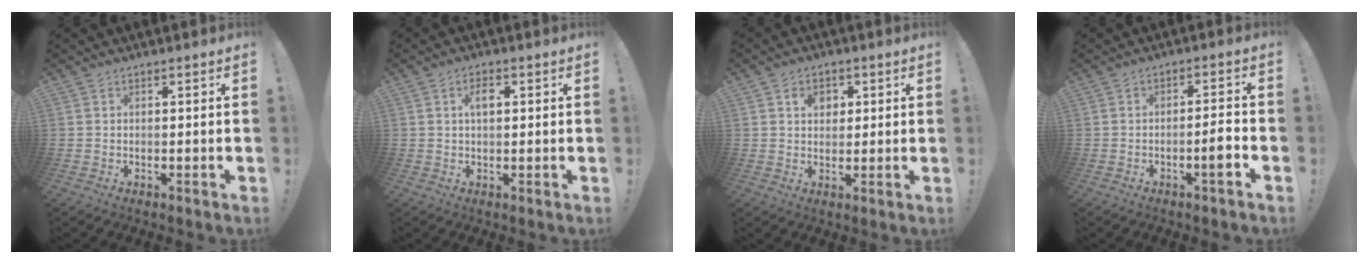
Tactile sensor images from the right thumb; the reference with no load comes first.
{"total": 3.4, "force": [0.9, 1.7, 2.8], "torque": [-0.048, 0.005, 0.011]}
{"total": 4.8, "force": [1.9, 3.9, 2.2], "torque": [-0.030, 0.002, 0.030]}
{"total": 5.9, "force": [-2.5, 0.4, 5.3], "torque": [-0.080, 0.005, -0.042]}